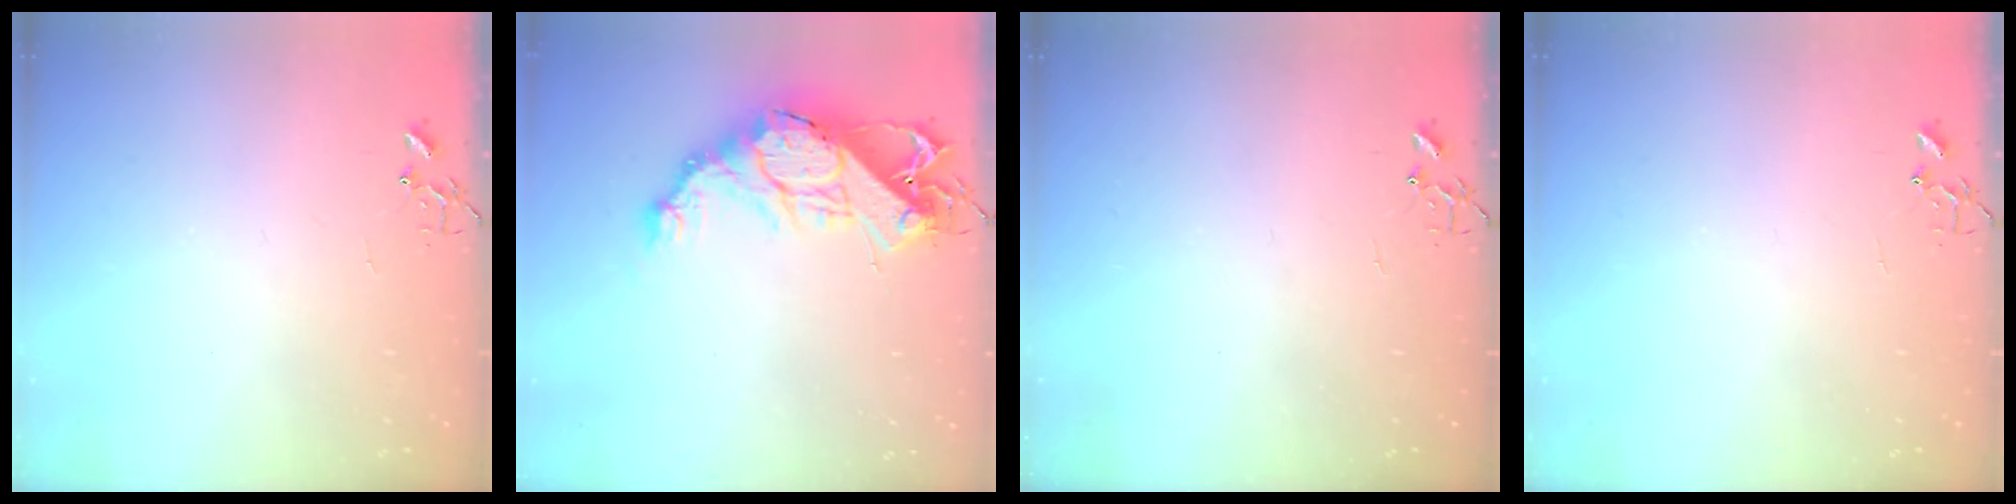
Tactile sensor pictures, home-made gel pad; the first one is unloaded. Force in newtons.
{"total": 19.1, "press": 19.1, "slide": 1.5}
{"total": 0.0}
{"total": 0.0}